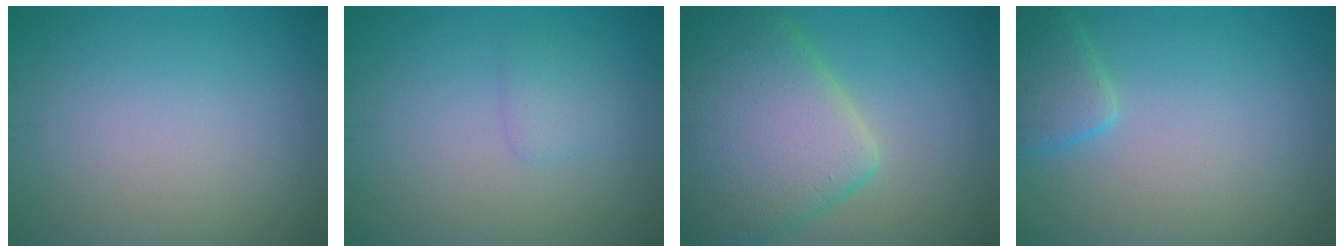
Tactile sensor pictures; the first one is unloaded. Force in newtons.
{"total": 1.5, "press": 1.4, "slide": 0.1}
{"total": 10.0, "press": 10.0, "slide": 0.5}
{"total": 2.9, "press": 2.9, "slide": 0.1}